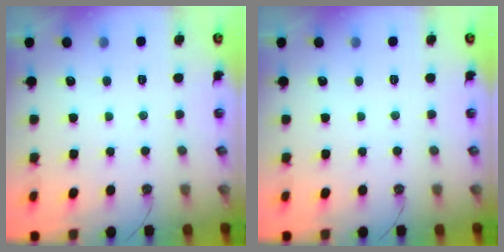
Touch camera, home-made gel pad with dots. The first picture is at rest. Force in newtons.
{"total": 0.0}